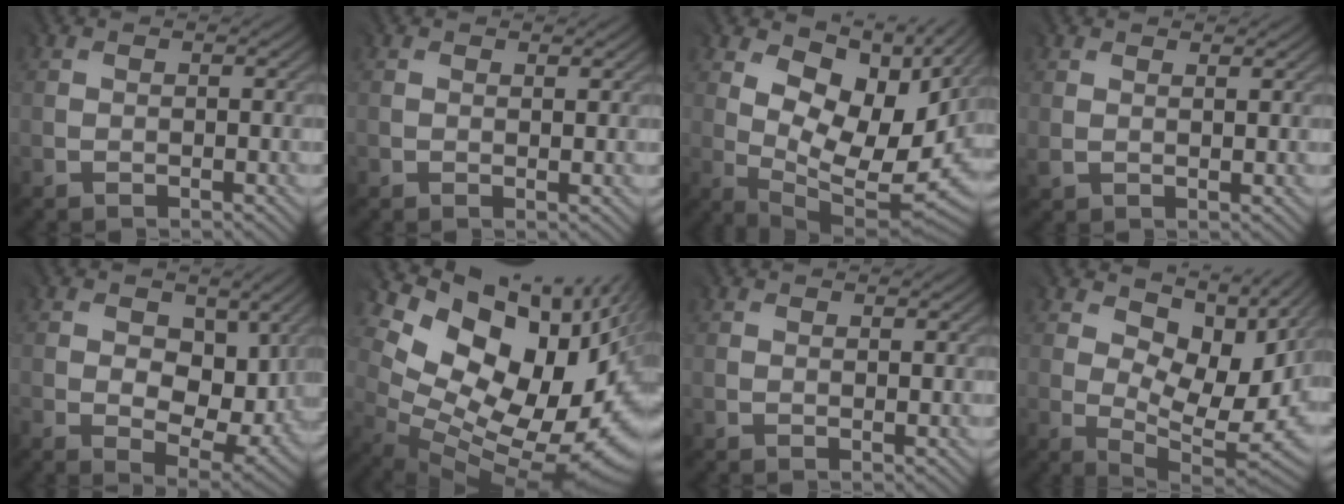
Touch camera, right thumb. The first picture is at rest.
{"total": 0.8, "force": [0.6, 0.4, 0.4], "torque": [-0.009, -0.003, 0.013]}
{"total": 15.4, "force": [4.6, 8.0, 12.3], "torque": [-0.201, 0.003, 0.100]}
{"total": 1.5, "force": [1.1, 0.6, 0.8], "torque": [-0.024, -0.002, 0.024]}
{"total": 8.6, "force": [0.4, 5.6, 6.5], "torque": [-0.126, -0.017, 0.016]}
{"total": 16.0, "force": [3.3, 10.2, 11.9], "torque": [-0.173, -0.034, 0.105]}
{"total": 0.6, "force": [0.4, 0.2, 0.3], "torque": [-0.008, -0.002, 0.010]}
{"total": 14.6, "force": [3.0, 8.7, 11.3], "torque": [-0.168, -0.007, 0.079]}